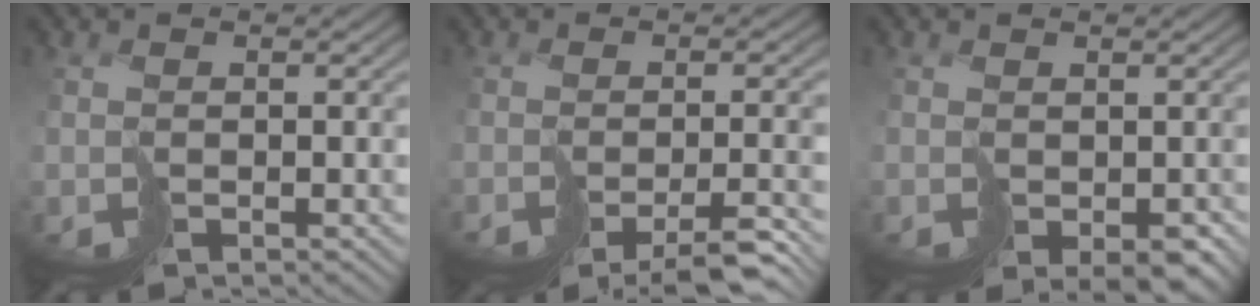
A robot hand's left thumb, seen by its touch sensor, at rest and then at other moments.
{"total": 5.3, "force": [-3.9, 0.5, 3.5], "torque": [-0.038, -0.006, -0.049]}
{"total": 3.3, "force": [-0.9, 2.2, 2.4], "torque": [-0.041, -0.010, -0.004]}